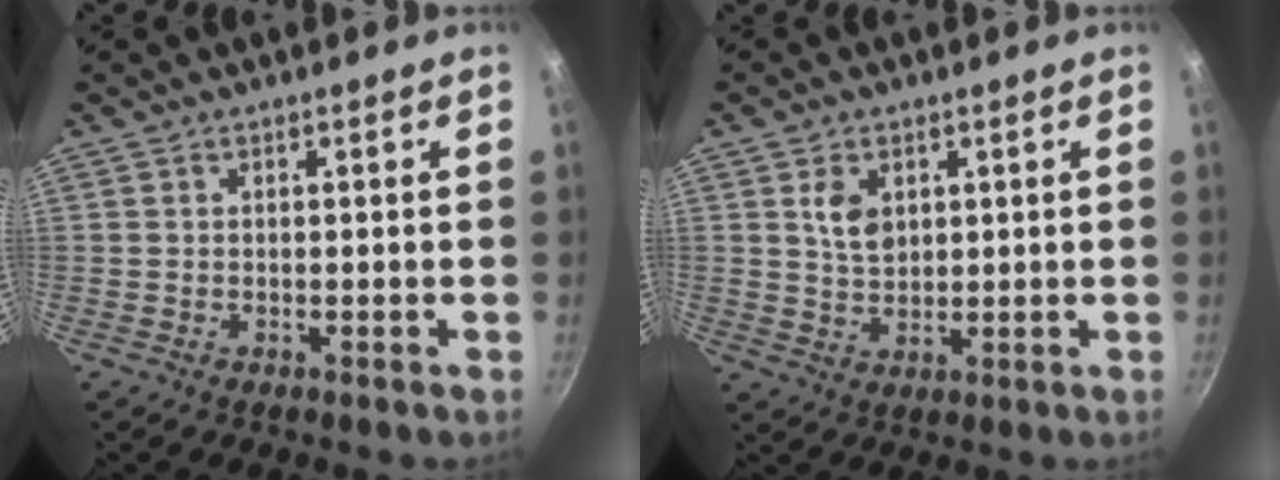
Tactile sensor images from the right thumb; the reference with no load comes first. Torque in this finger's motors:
{"motor_torque": [0.86, 0.83, 0.28, 0.11, 0.00]}